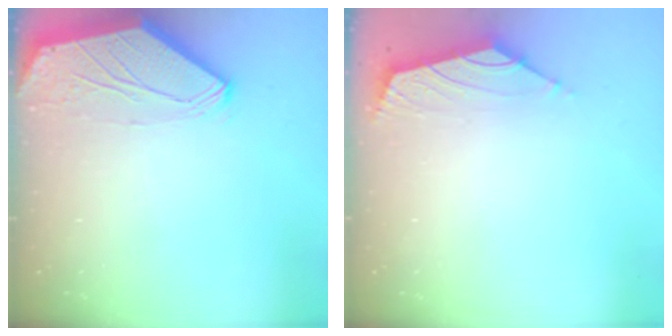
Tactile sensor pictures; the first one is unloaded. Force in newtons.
{"total": 1.6, "press": 1.5, "slide": 0.7}